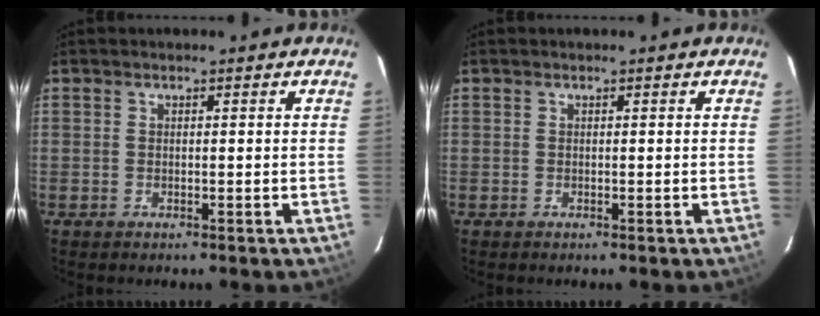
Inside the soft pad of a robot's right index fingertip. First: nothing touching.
{"total": 0.0}